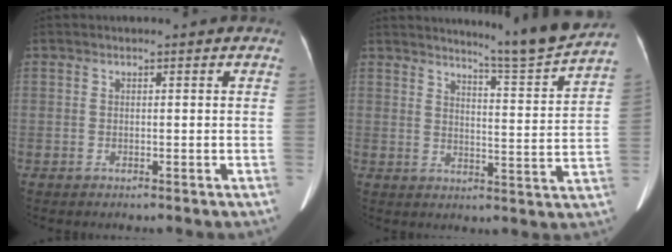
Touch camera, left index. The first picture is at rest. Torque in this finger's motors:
{"motor_torque": [0.61, -0.99, 0.01, 0.09]}